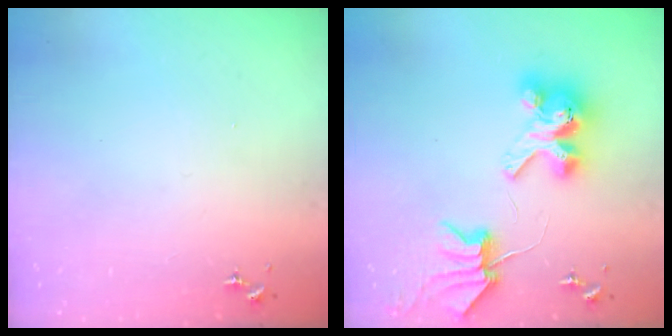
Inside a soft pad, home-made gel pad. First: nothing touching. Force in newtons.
{"total": 11.2, "press": 11.1, "slide": 1.3}